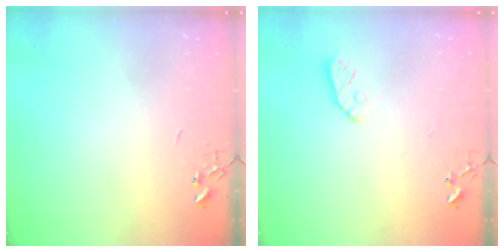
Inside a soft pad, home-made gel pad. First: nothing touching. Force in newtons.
{"total": 7.2, "press": 7.2, "slide": 0.4}